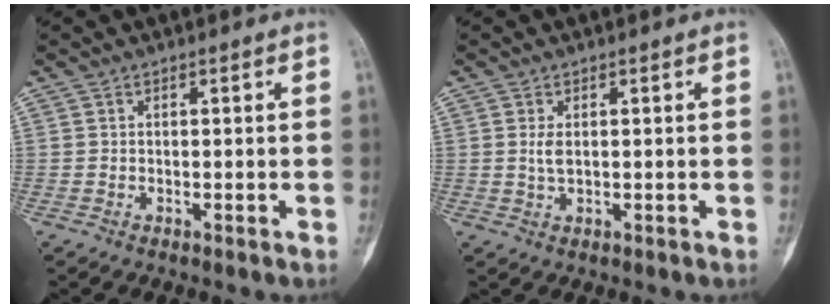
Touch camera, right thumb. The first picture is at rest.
{"total": 2.0, "force": [0.4, 1.0, 1.7], "torque": [-0.037, 0.000, 0.014]}